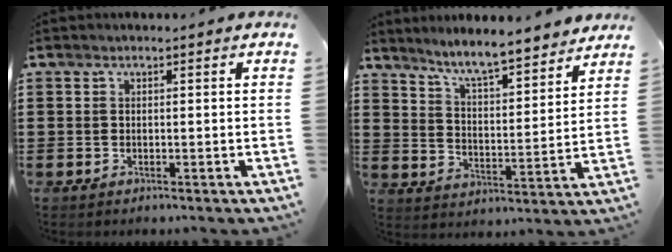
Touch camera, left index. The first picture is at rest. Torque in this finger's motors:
{"motor_torque": [0.32, 0.38, 0.06, -0.01]}